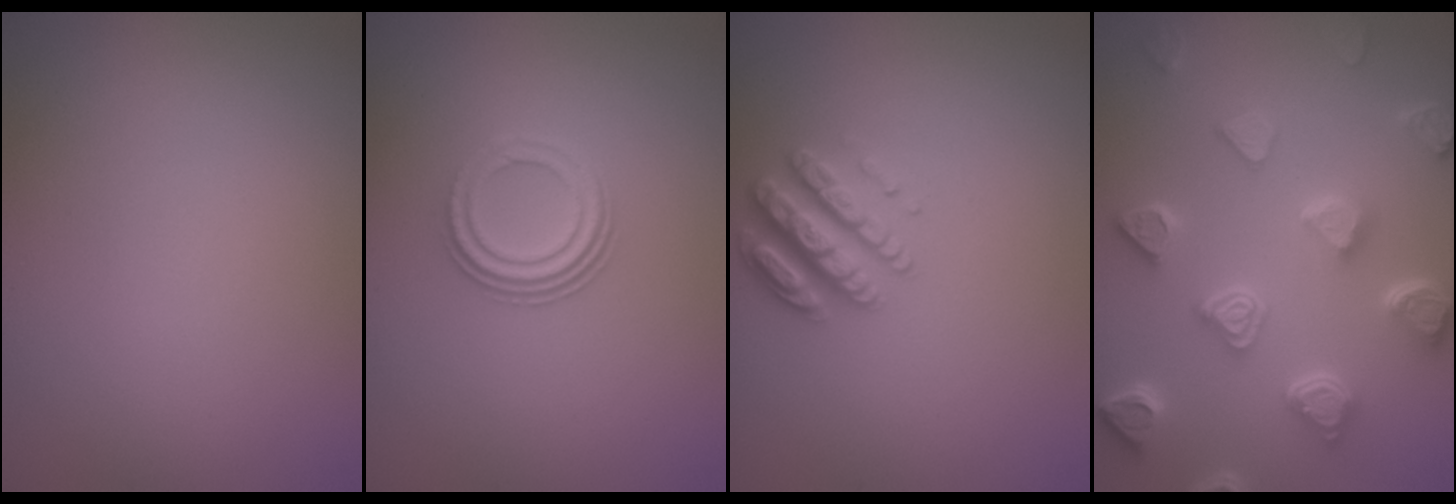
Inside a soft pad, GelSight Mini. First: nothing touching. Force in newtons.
{"total": 3.0, "press": 2.2, "slide": 2.0}
{"total": 3.3, "press": 3.0, "slide": 1.4}
{"total": 7.1, "press": 5.5, "slide": 4.4}